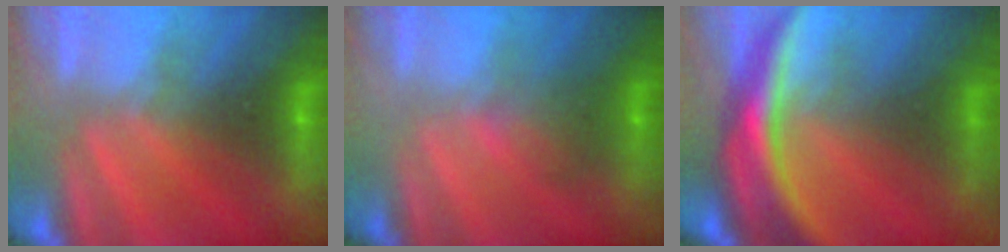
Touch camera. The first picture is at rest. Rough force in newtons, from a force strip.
{"total": 2.0}
{"total": 11.7}